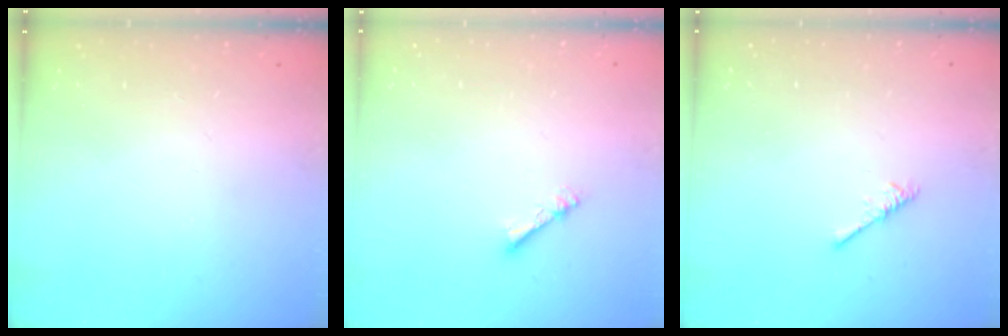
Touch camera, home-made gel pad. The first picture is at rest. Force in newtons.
{"total": 2.3, "press": 2.2, "slide": 0.4}
{"total": 2.2, "press": 2.1, "slide": 0.5}